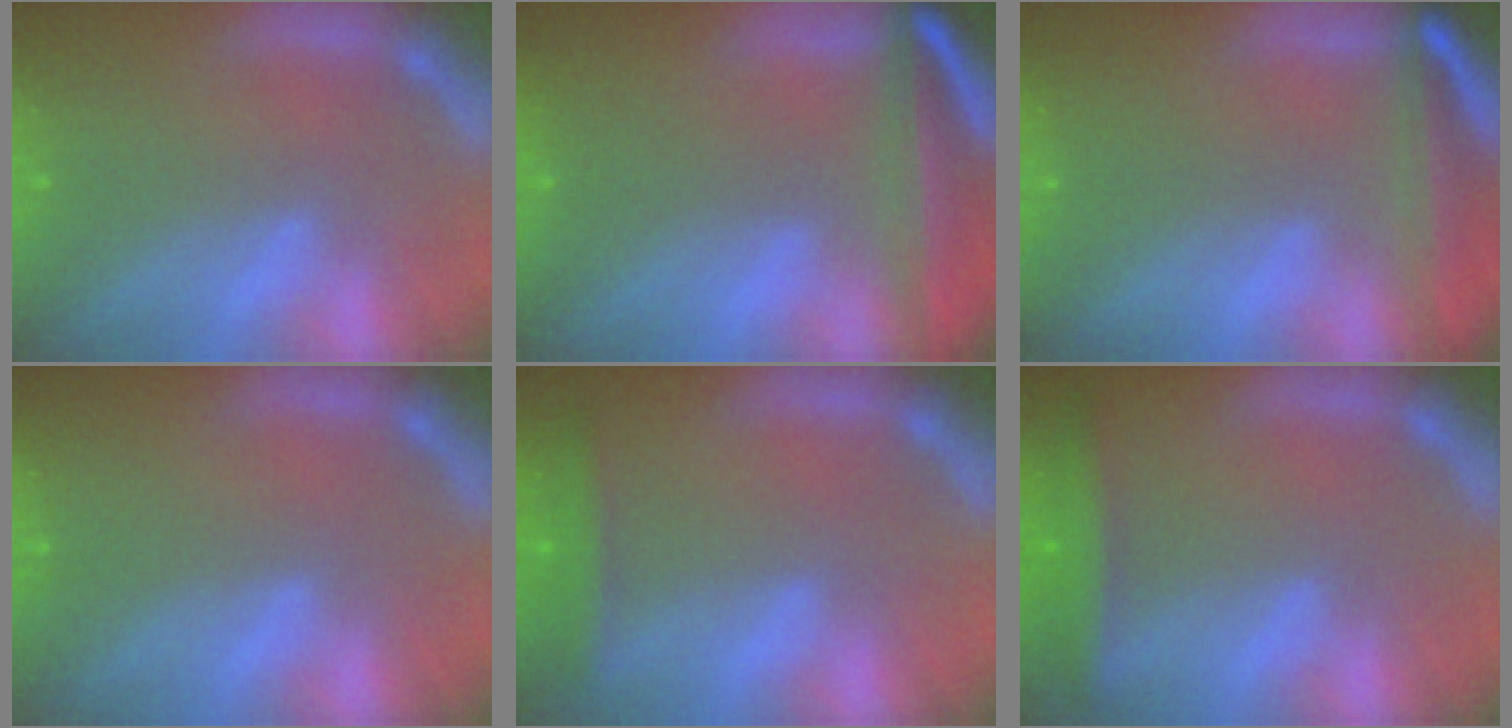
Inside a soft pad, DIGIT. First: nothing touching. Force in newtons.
{"total": 10.0}
{"total": 7.5}
{"total": 0.0}
{"total": 2.4}
{"total": 3.5}